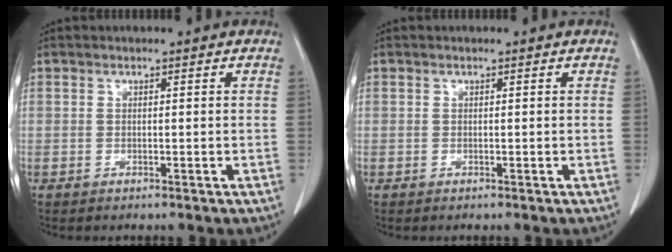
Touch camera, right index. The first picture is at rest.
{"total": 0.0}